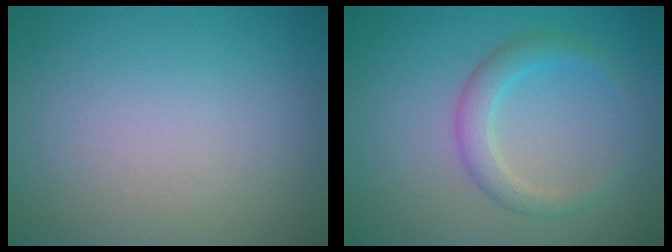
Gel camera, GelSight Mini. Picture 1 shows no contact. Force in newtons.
{"total": 2.6, "press": 2.6, "slide": 0.1}